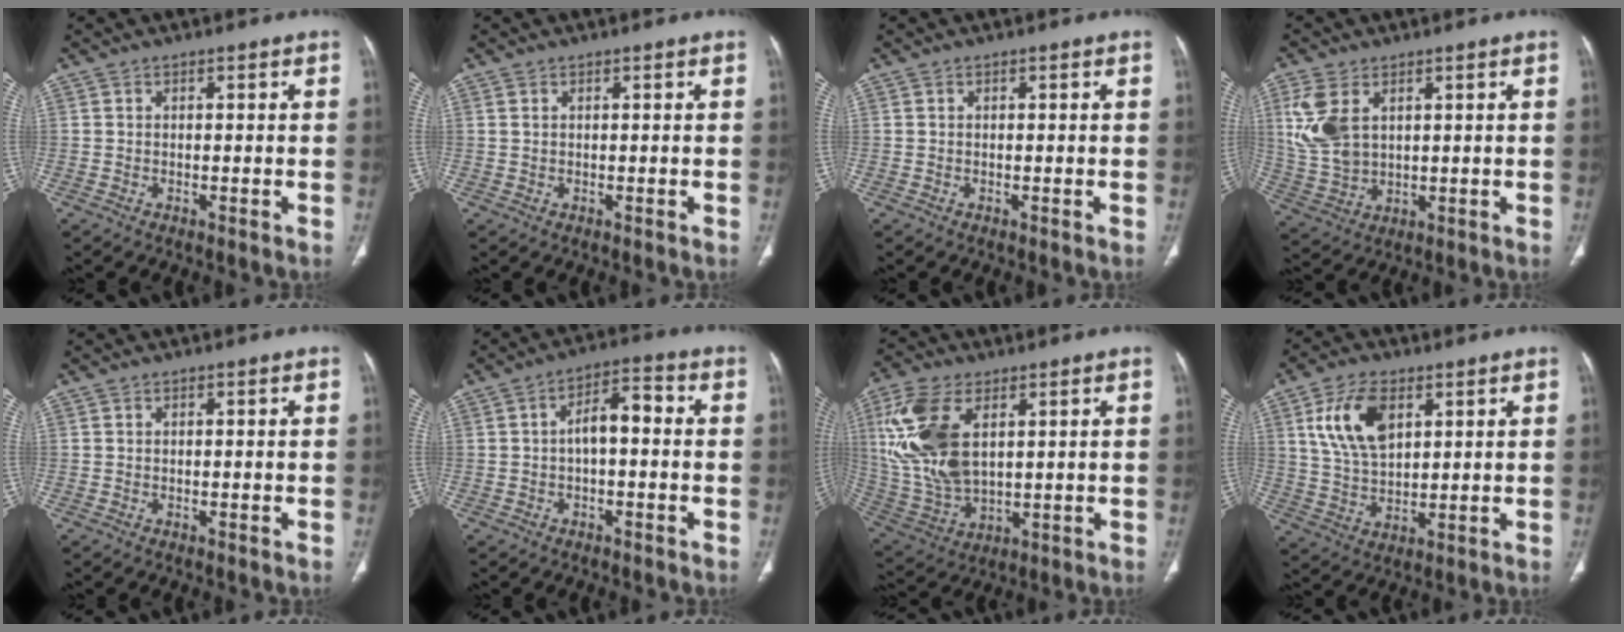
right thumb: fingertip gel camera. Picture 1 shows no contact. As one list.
[{"total": 0.6, "force": [0.3, 0.3, 0.4], "torque": [-0.007, 0.004, 0.006]}, {"total": 0.0}, {"total": 9.8, "force": [3.3, 6.2, 6.9], "torque": [-0.150, -0.007, 0.078]}, {"total": 0.0}, {"total": 6.1, "force": [-0.2, 2.9, 5.4], "torque": [-0.083, 0.031, -0.012]}, {"total": 17.2, "force": [4.6, 9.6, 13.5], "torque": [-0.288, -0.010, 0.098]}, {"total": 11.4, "force": [4.6, 6.3, 8.3], "torque": [-0.149, -0.012, 0.094]}]